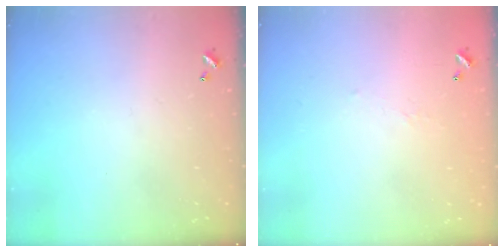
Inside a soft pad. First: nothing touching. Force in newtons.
{"total": 6.1, "press": 6.1, "slide": 0.6}